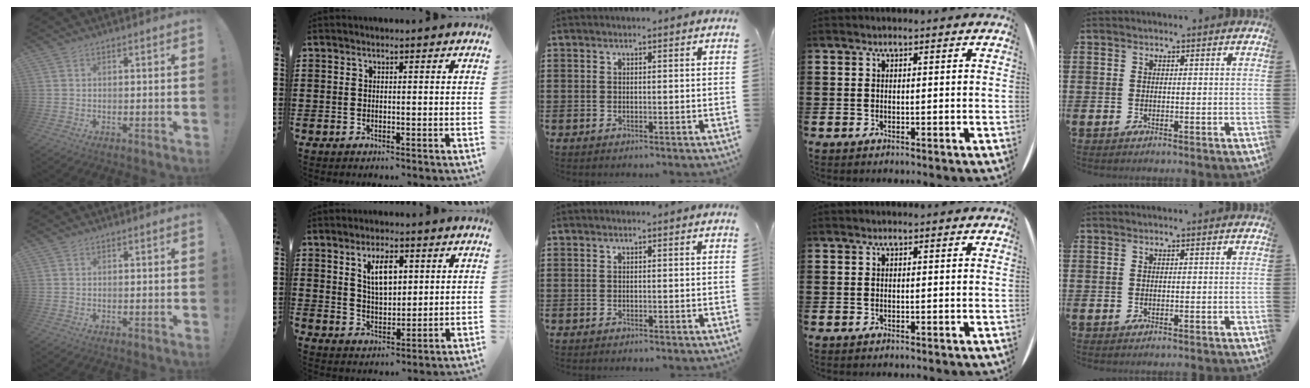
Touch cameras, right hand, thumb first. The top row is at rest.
{"index": {"total": 5.8, "force": [2.2, 2.8, 4.6], "torque": [-0.084, 0.005, 0.034]}}